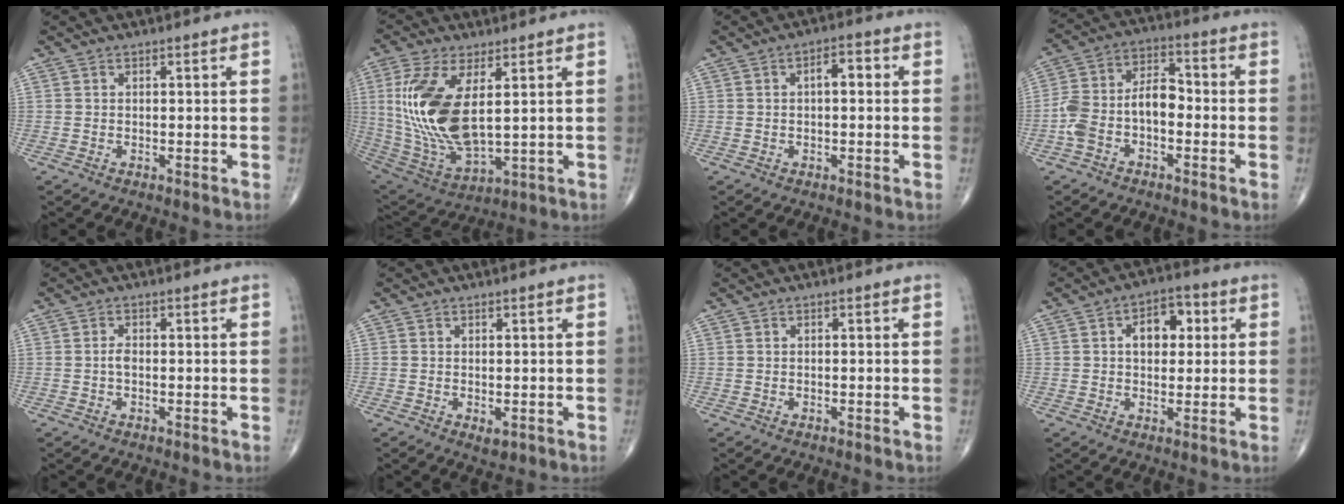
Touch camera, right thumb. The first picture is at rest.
{"total": 18.1, "force": [3.2, 8.1, 15.8], "torque": [-0.336, -0.025, 0.077]}
{"total": 3.4, "force": [0.4, 1.6, 3.0], "torque": [-0.037, 0.010, 0.000]}
{"total": 10.6, "force": [-2.7, 6.0, 8.2], "torque": [-0.156, 0.049, -0.058]}
{"total": 1.4, "force": [-0.3, 0.7, 1.1], "torque": [-0.020, 0.002, -0.006]}
{"total": 1.6, "force": [-0.4, 1.0, 1.2], "torque": [-0.016, -0.003, -0.002]}
{"total": 0.0}
{"total": 7.8, "force": [1.6, 5.1, 5.7], "torque": [-0.057, 0.013, 0.018]}